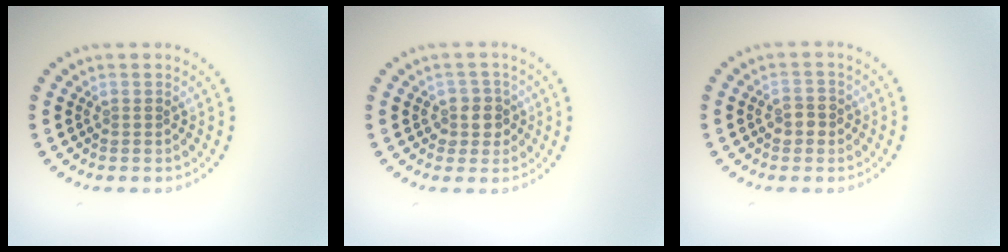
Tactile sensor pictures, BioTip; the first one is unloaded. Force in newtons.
{"total": 2.3, "press": 1.9, "slide": 1.2}
{"total": 1.6, "press": 1.6, "slide": 0.2}